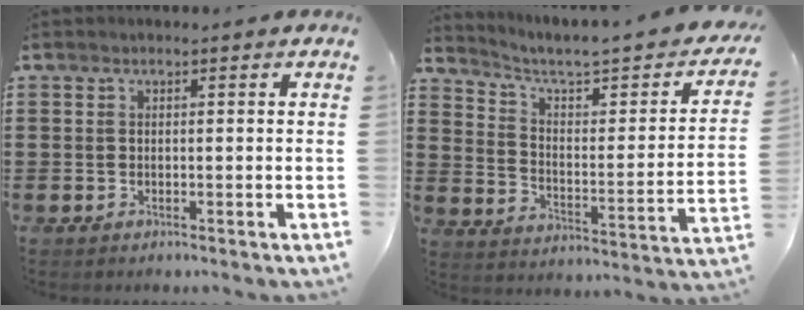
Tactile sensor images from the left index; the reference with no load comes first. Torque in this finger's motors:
{"motor_torque": [2.14, 0.00, 0.16, 0.08]}